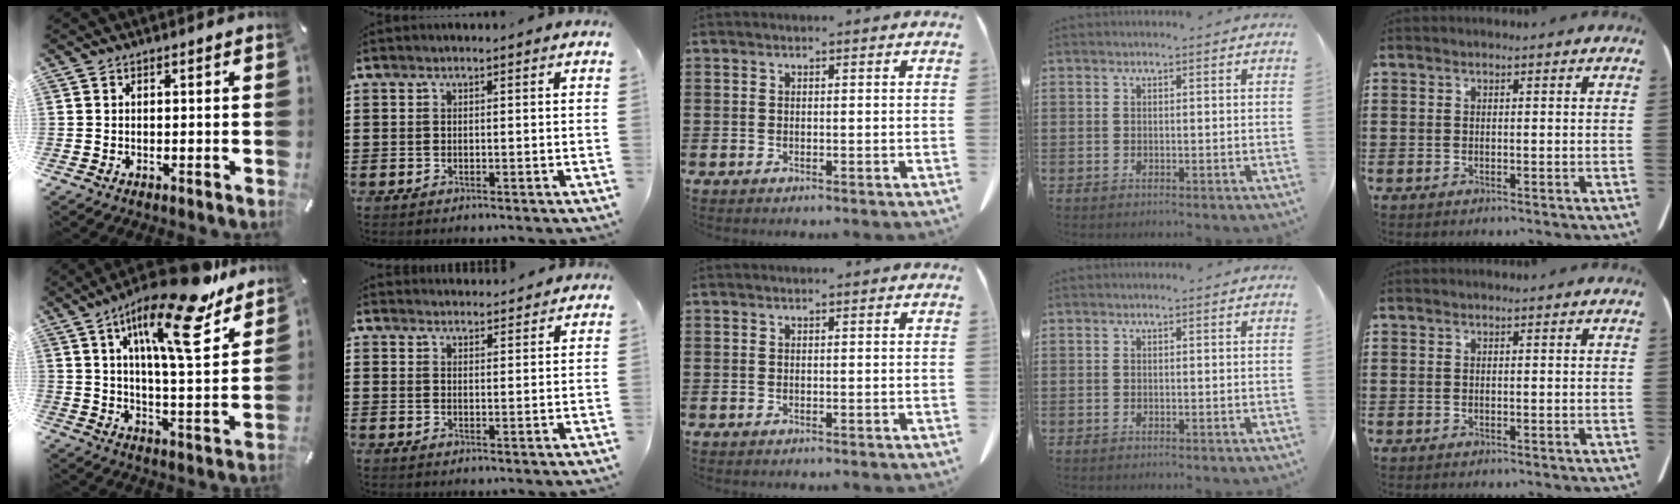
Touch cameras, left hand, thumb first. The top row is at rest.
{"thumb": {"total": 20.2, "force": [12.1, 6.2, 14.9], "torque": [-0.231, -0.069, 0.190]}, "index": {"total": 2.5, "force": [2.5, 0.0, -0.2], "torque": [-0.004, -0.006, 0.048]}}